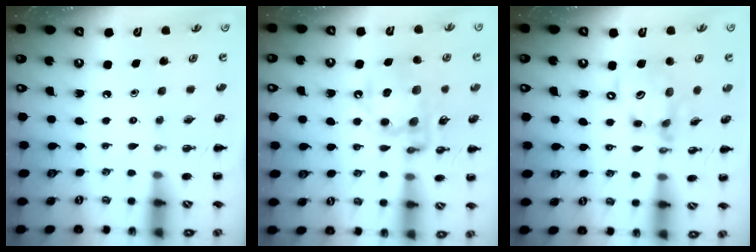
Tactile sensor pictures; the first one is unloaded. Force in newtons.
{"total": 17.3, "press": 16.9, "slide": 3.5}
{"total": 14.4, "press": 14.0, "slide": 3.1}